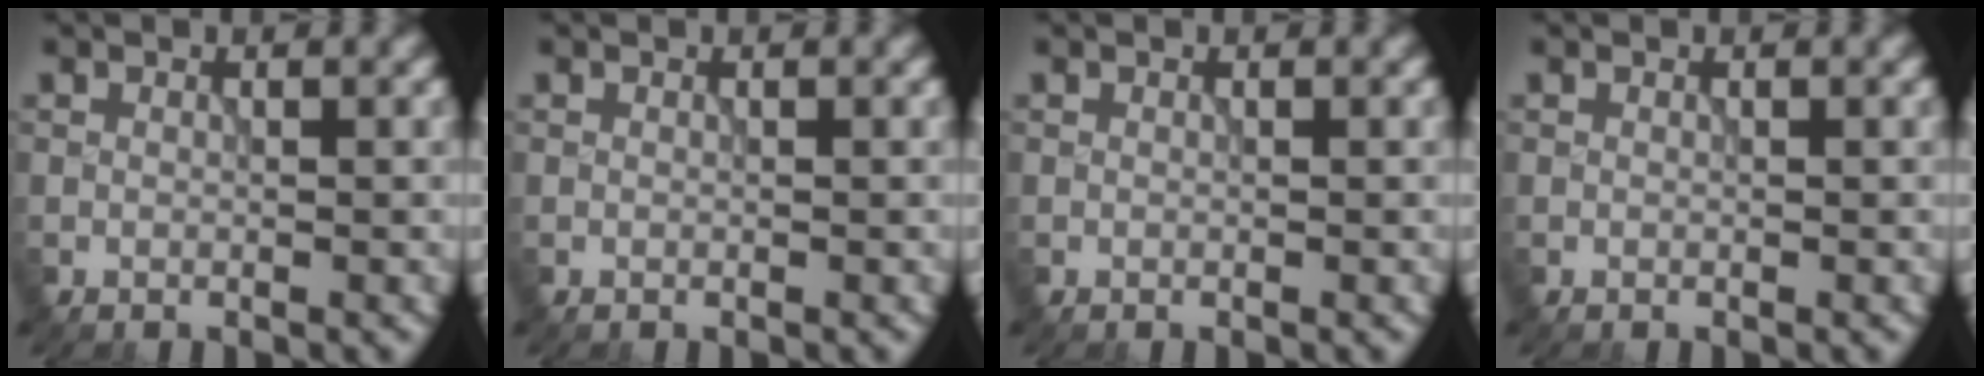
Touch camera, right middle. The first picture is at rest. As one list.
[{"total": 0.0}, {"total": 0.0}, {"total": 0.0}]